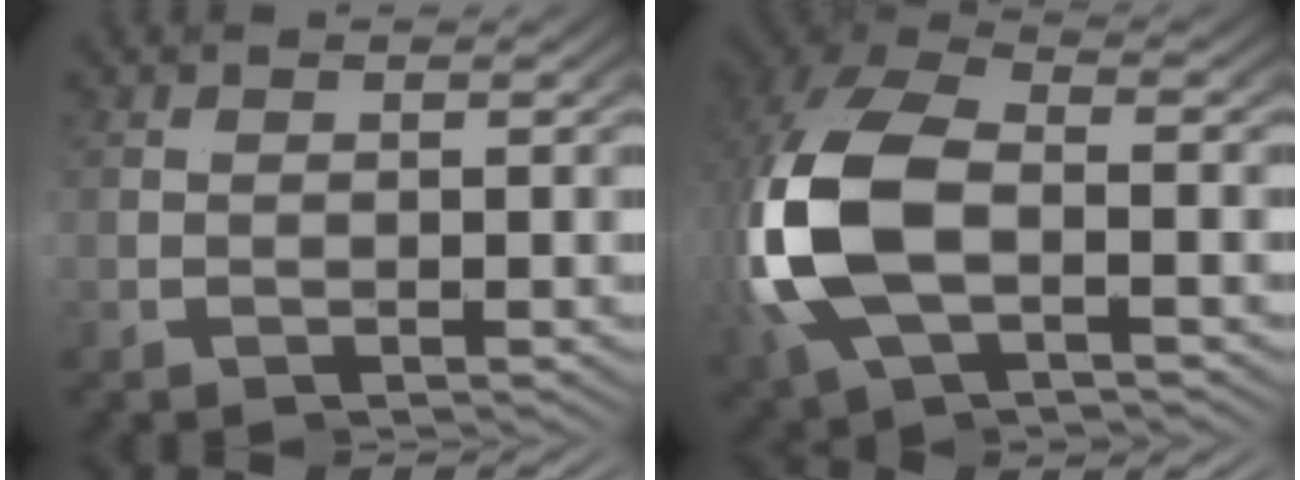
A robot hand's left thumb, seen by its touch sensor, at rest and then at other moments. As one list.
[{"total": 11.0, "force": [-0.7, 6.7, 8.7], "torque": [-0.260, -0.017, -0.009]}]